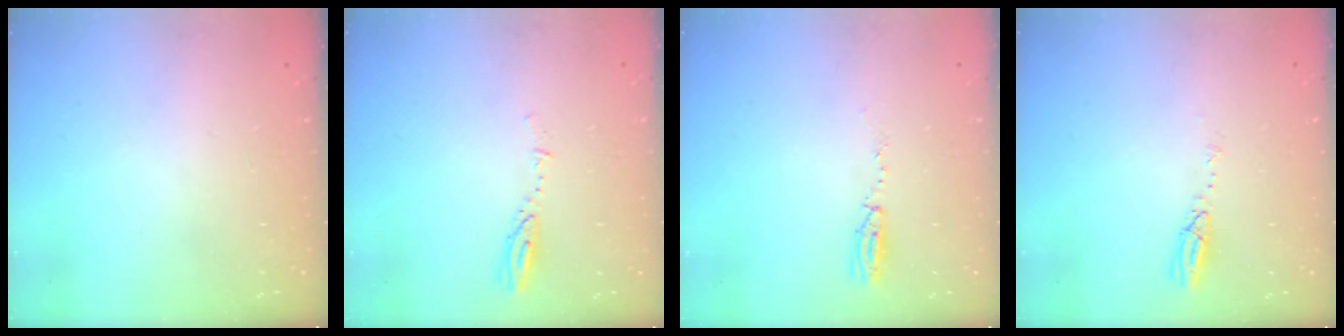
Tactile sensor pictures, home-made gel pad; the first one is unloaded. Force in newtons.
{"total": 3.1, "press": 3.1, "slide": 0.4}
{"total": 3.1, "press": 2.5, "slide": 1.9}
{"total": 3.6, "press": 3.6, "slide": 0.2}